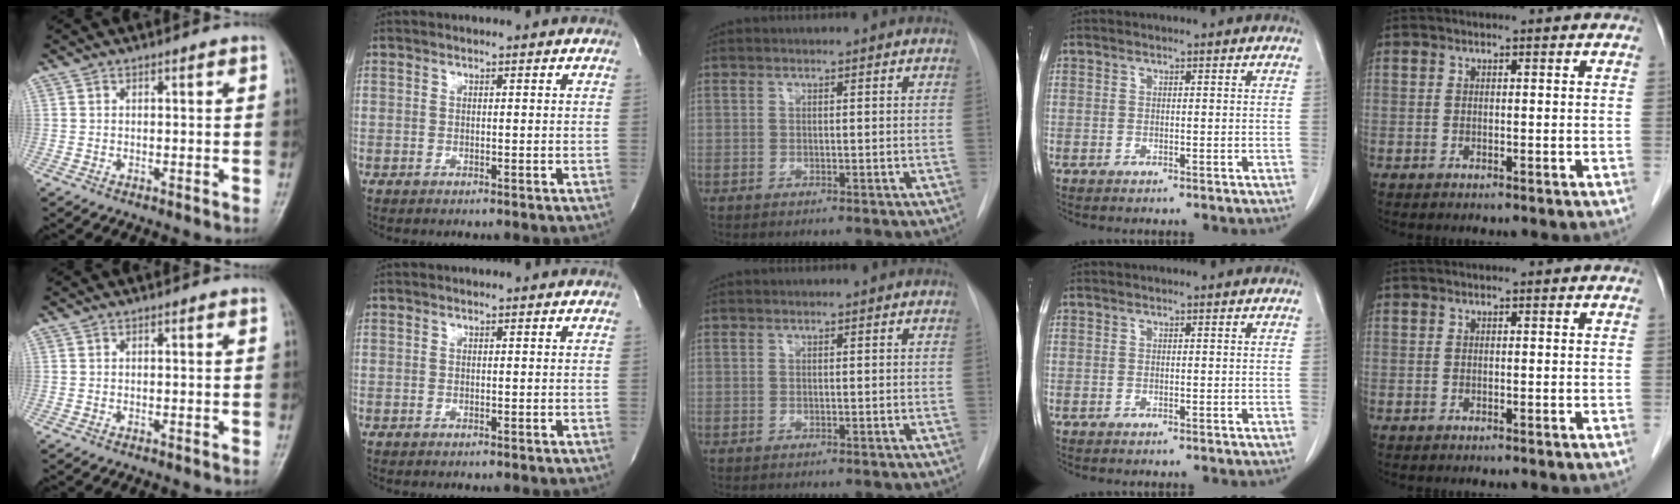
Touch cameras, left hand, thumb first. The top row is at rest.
{}